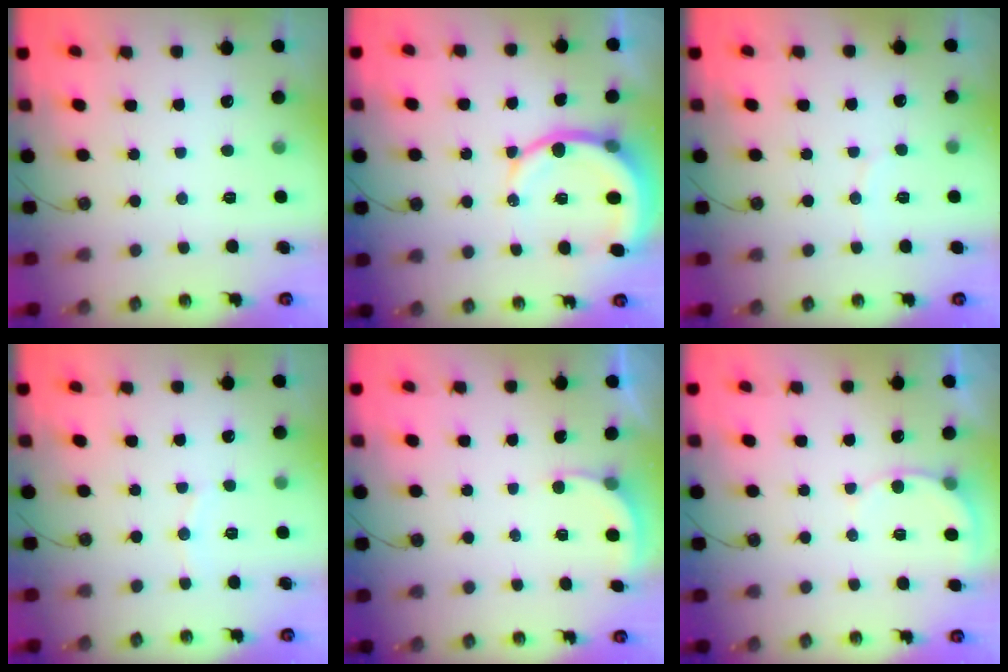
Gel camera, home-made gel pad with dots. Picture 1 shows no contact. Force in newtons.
{"total": 11.7, "press": 11.5, "slide": 2.2}
{"total": 3.1, "press": 3.1, "slide": 0.3}
{"total": 5.1, "press": 5.1, "slide": 0.5}
{"total": 2.6, "press": 2.6, "slide": 0.2}
{"total": 4.9, "press": 4.9, "slide": 0.5}